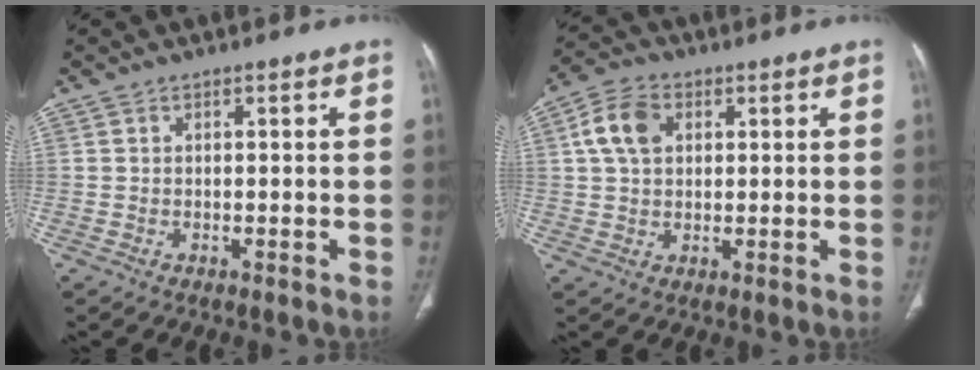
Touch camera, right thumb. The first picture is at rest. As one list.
[{"total": 7.4, "force": [2.2, 5.2, 4.9], "torque": [-0.087, 0.010, 0.038]}]